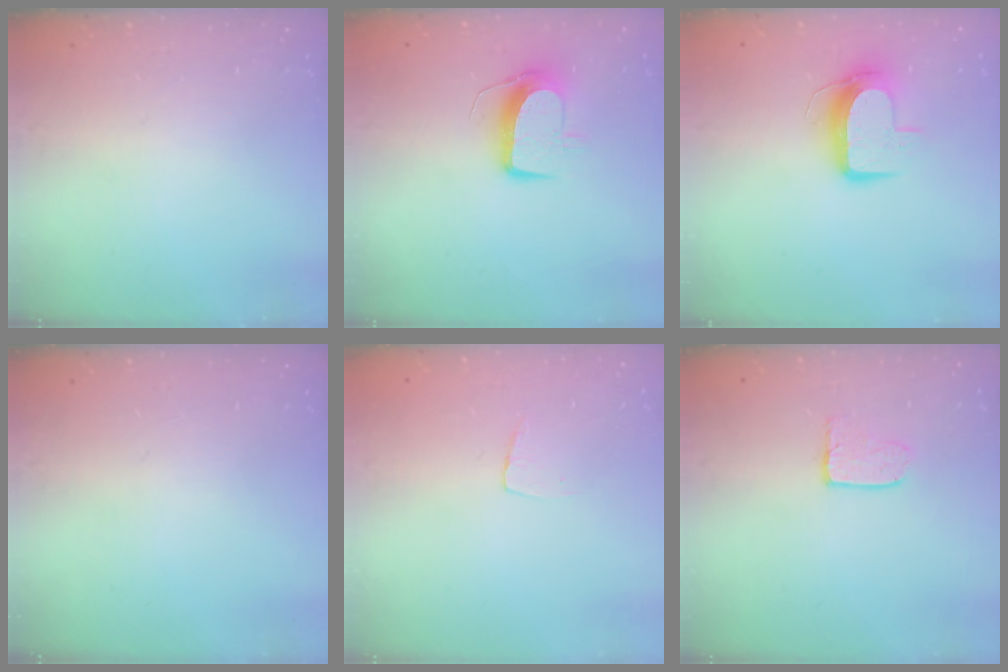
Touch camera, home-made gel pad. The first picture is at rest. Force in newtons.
{"total": 9.8, "press": 9.8, "slide": 0.4}
{"total": 9.8, "press": 9.7, "slide": 1.0}
{"total": 0.0}
{"total": 3.7, "press": 3.7, "slide": 0.2}
{"total": 4.0, "press": 4.0, "slide": 0.4}